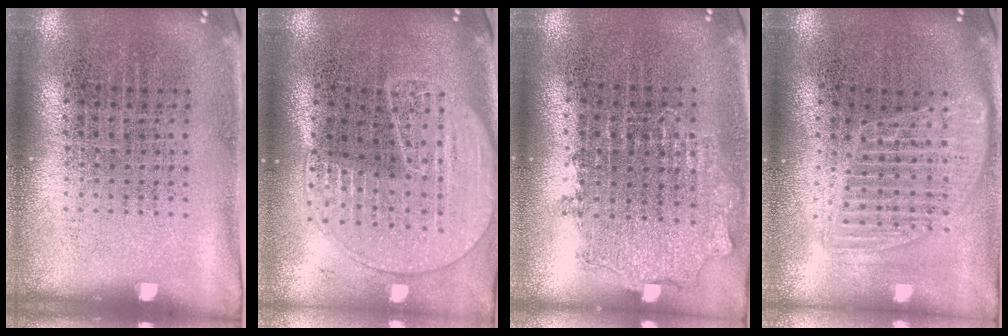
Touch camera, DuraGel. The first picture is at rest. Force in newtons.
{"total": 2.0, "press": 1.8, "slide": 0.8}
{"total": 0.9, "press": 0.9, "slide": 0.2}
{"total": 1.6, "press": 1.4, "slide": 0.8}